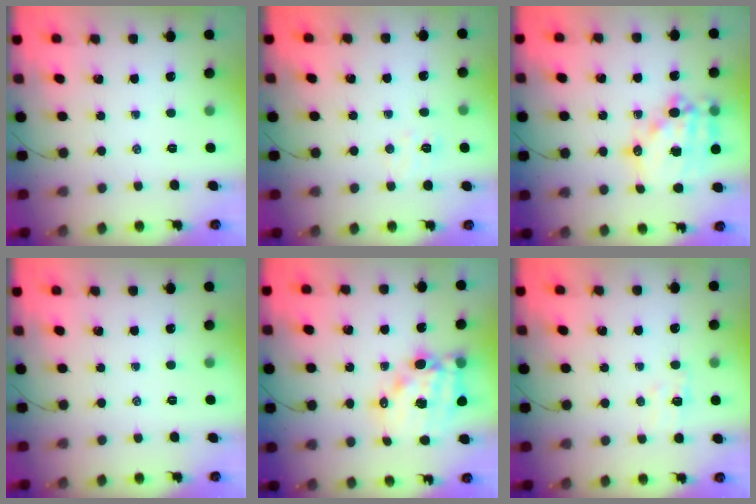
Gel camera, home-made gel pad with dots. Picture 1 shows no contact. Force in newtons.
{"total": 4.0, "press": 3.9, "slide": 1.1}
{"total": 17.8, "press": 17.4, "slide": 3.9}
{"total": 0.0}
{"total": 15.7, "press": 15.2, "slide": 3.8}
{"total": 5.0, "press": 4.9, "slide": 0.9}